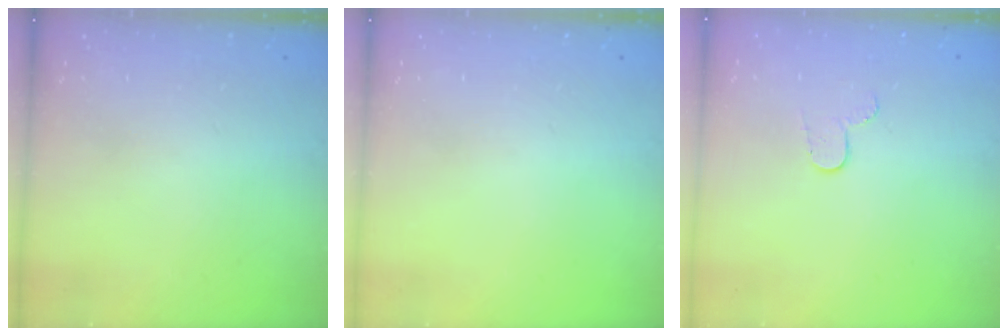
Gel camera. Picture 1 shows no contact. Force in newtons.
{"total": 0.0}
{"total": 5.1, "press": 5.1, "slide": 0.5}